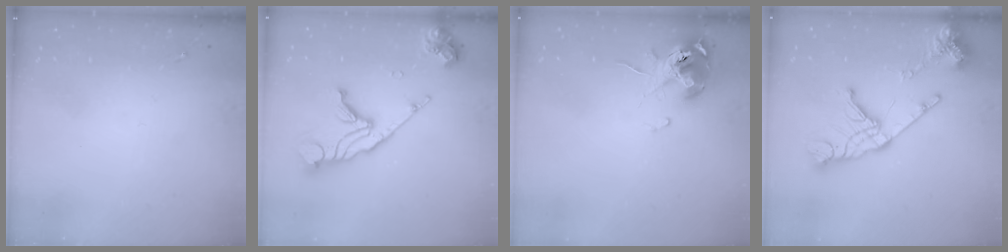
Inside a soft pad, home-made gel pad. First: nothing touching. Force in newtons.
{"total": 19.5, "press": 19.4, "slide": 2.1}
{"total": 10.8, "press": 10.7, "slide": 1.2}
{"total": 19.2, "press": 19.1, "slide": 2.3}